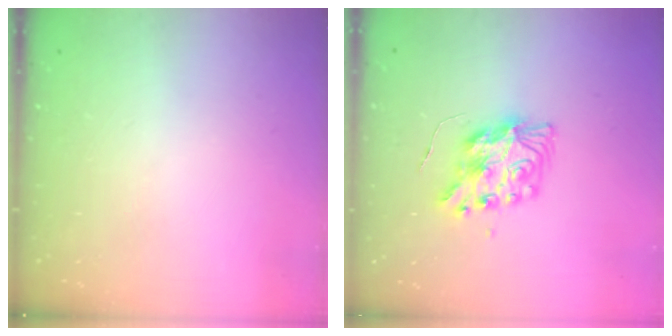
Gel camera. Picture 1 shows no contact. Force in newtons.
{"total": 9.8, "press": 9.8, "slide": 0.9}